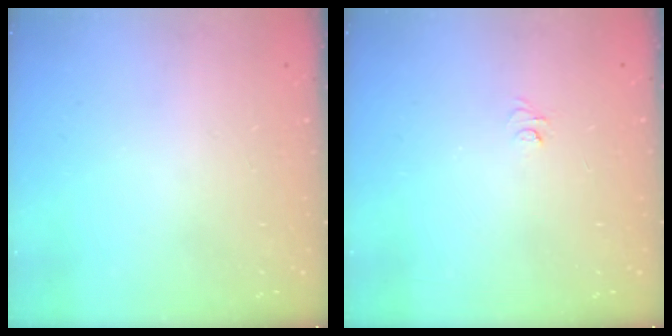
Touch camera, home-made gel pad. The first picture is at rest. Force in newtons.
{"total": 4.0, "press": 4.0, "slide": 0.4}